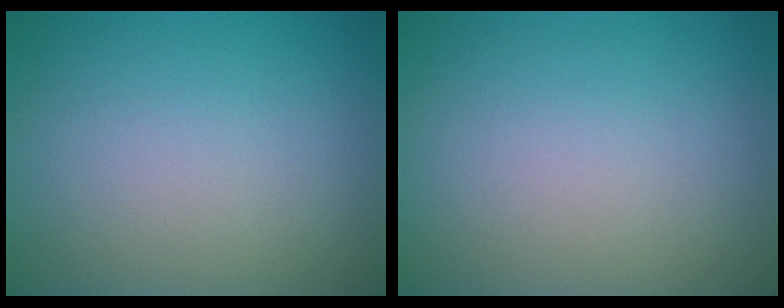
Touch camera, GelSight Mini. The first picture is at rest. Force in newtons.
{"total": 0.0}